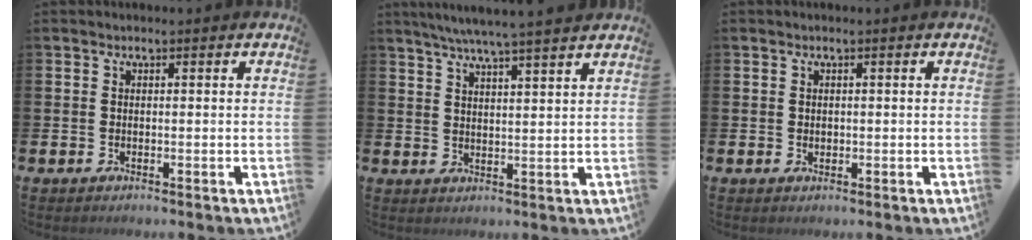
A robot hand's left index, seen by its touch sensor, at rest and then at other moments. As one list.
[{"total": 5.8, "force": [5.3, -0.8, 2.0], "torque": [-0.053, -0.022, 0.093]}, {"total": 0.7, "force": [0.3, 0.6, 0.3], "torque": [0.004, 0.001, 0.002]}]